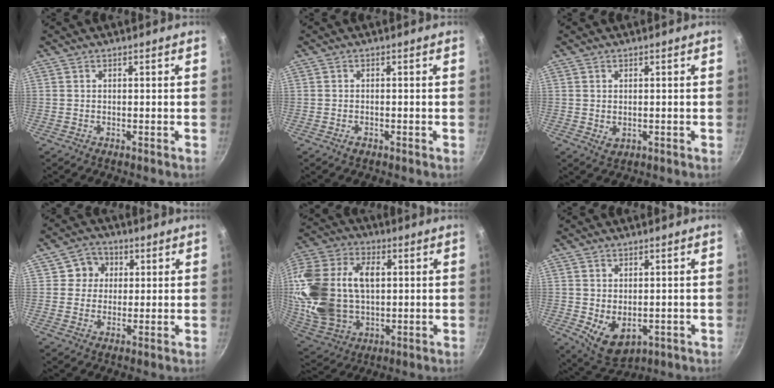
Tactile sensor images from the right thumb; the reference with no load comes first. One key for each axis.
{"total": 1.0, "fx": -0.7, "fy": 0.5, "fz": 0.5, "tx": -0.011, "ty": 0.004, "tz": -0.012}
{"total": 1.7, "fx": 0.1, "fy": 1.3, "fz": 1.1, "tx": -0.018, "ty": -0.006, "tz": 0.005}
{"total": 5.3, "fx": 1.5, "fy": 4.9, "fz": 1.3, "tx": 0.017, "ty": 0.004, "tz": 0.016}
{"total": 25.2, "fx": 2.9, "fy": 17.2, "fz": 18.1, "tx": -0.376, "ty": 0.021, "tz": 0.062}
{"total": 7.0, "fx": -0.7, "fy": 4.8, "fz": 5.0, "tx": -0.069, "ty": -0.017, "tz": 0.006}